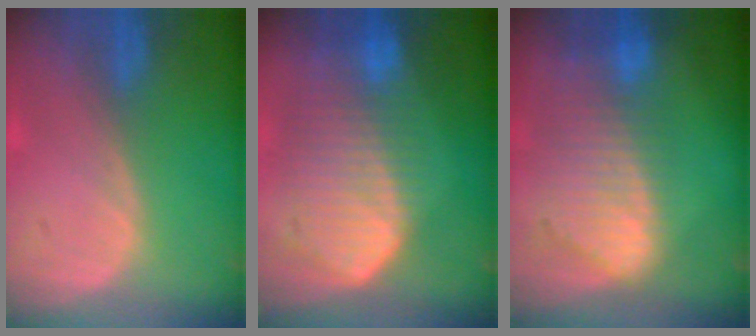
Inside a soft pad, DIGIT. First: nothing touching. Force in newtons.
{"total": 10.5, "press": 9.1, "slide": 5.2}
{"total": 9.7, "press": 8.4, "slide": 5.0}